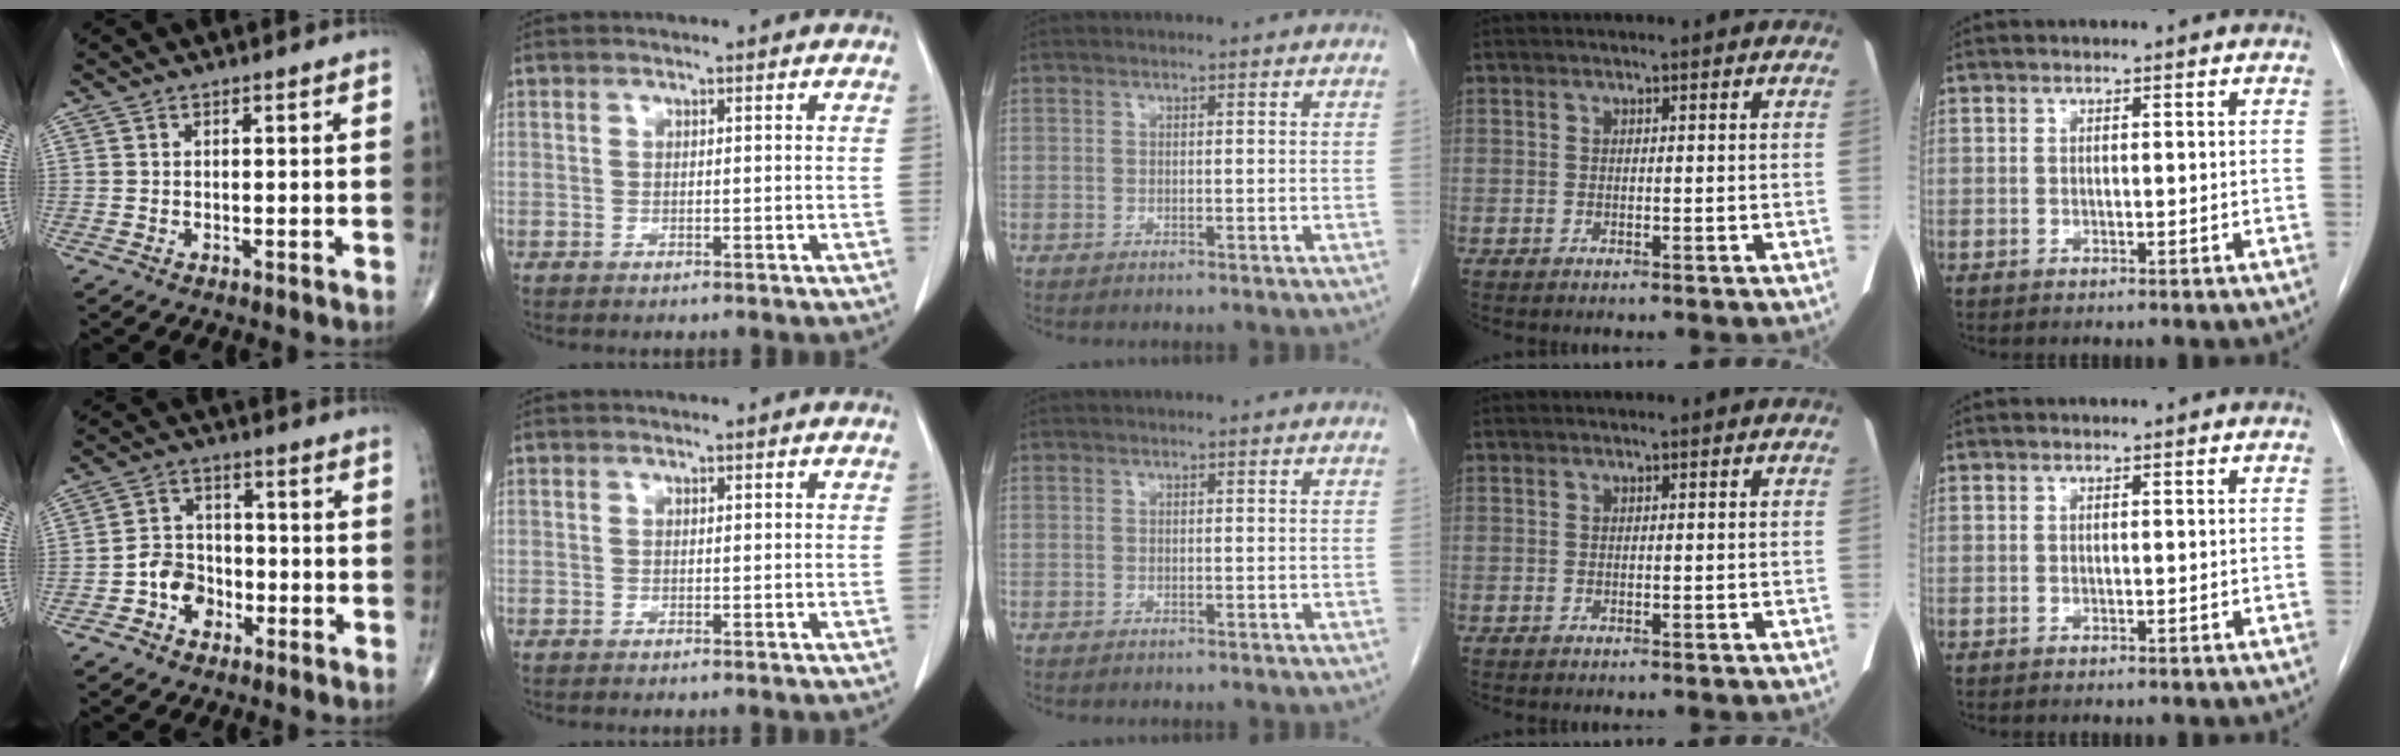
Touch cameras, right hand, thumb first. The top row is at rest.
{"thumb": {"total": 6.9, "force": [-2.6, 5.6, 3.2], "torque": [-0.026, 0.031, -0.054]}}